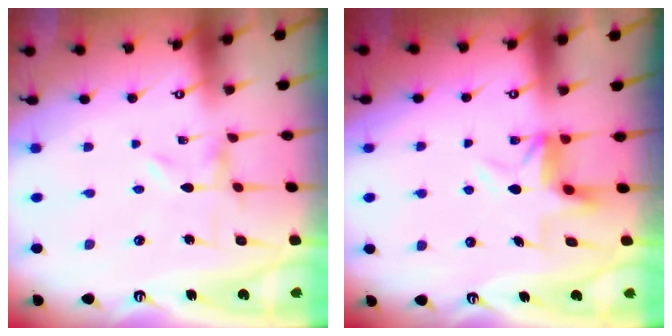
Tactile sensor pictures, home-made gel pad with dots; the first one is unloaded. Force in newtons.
{"total": 4.9, "press": 4.9, "slide": 0.3}